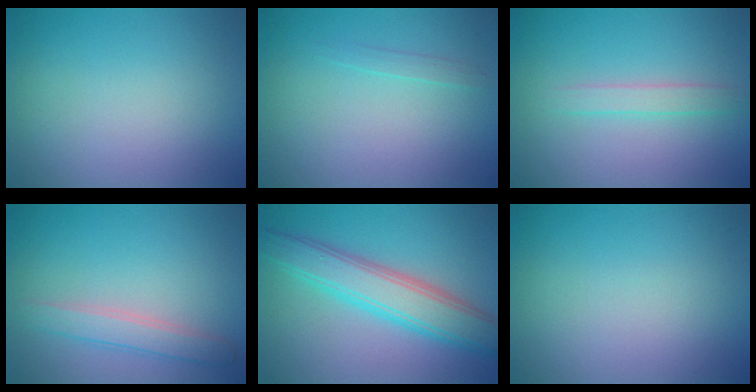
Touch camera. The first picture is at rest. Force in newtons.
{"total": 0.7, "press": 0.7, "slide": 0.1}
{"total": 1.7, "press": 1.7, "slide": 0.0}
{"total": 2.5, "press": 2.4, "slide": 0.1}
{"total": 5.8, "press": 5.8, "slide": 0.2}
{"total": 0.0}